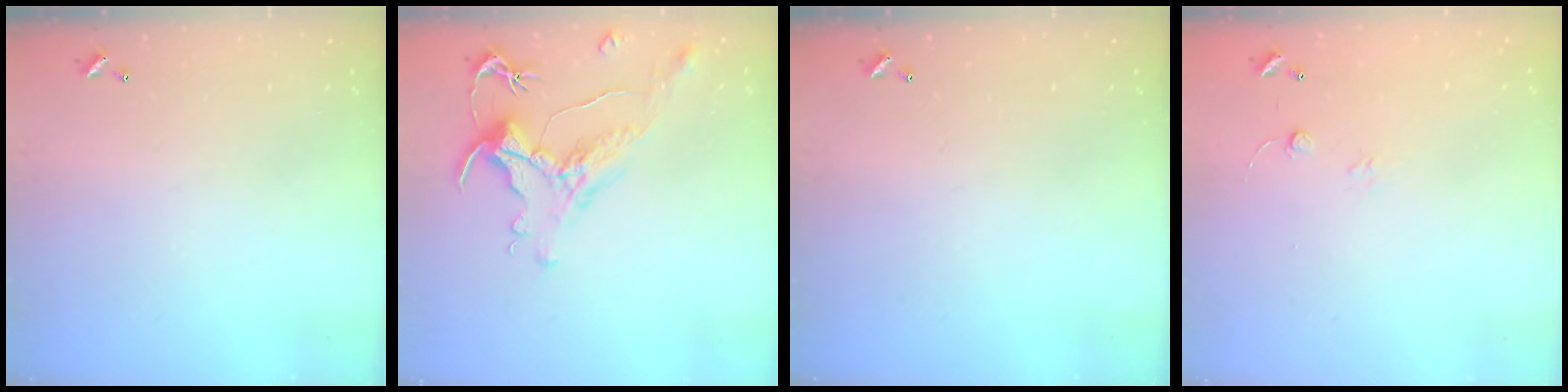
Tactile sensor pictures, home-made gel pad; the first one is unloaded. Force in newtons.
{"total": 1.7, "press": 1.1, "slide": 1.3}
{"total": 0.0}
{"total": 6.2, "press": 6.2, "slide": 0.6}